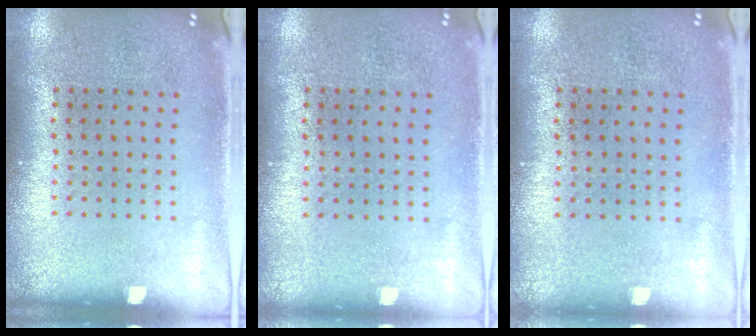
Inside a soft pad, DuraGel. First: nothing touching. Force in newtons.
{"total": 0.0}
{"total": 0.0}